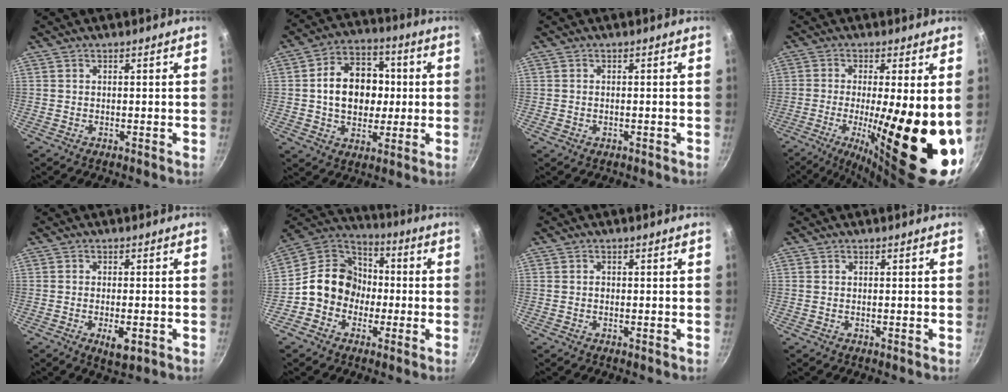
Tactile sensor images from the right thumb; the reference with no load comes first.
{"total": 14.5, "force": [0.8, 11.0, 9.4], "torque": [-0.111, 0.022, 0.007]}
{"total": 0.8, "force": [-0.3, 0.5, 0.6], "torque": [-0.008, 0.003, -0.006]}
{"total": 21.8, "force": [-3.2, 5.2, 20.9], "torque": [-0.305, -0.030, -0.041]}
{"total": 4.5, "force": [-1.6, 1.7, 3.9], "torque": [-0.060, 0.002, -0.021]}
{"total": 13.0, "force": [-1.9, 11.4, 6.0], "torque": [-0.054, 0.047, -0.055]}
{"total": 0.6, "force": [-0.1, 0.5, 0.3], "torque": [-0.004, 0.004, -0.002]}
{"total": 0.0}